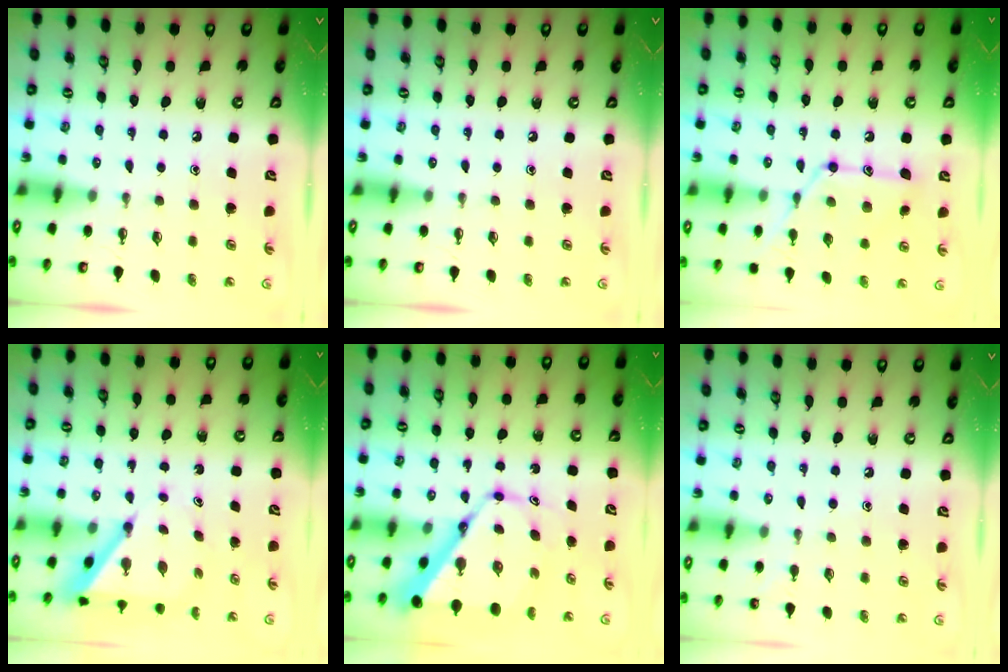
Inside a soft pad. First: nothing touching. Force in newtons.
{"total": 0.0}
{"total": 12.5, "press": 12.5, "slide": 0.6}
{"total": 6.4, "press": 6.3, "slide": 0.5}
{"total": 12.6, "press": 12.6, "slide": 1.2}
{"total": 2.9, "press": 2.9, "slide": 0.4}